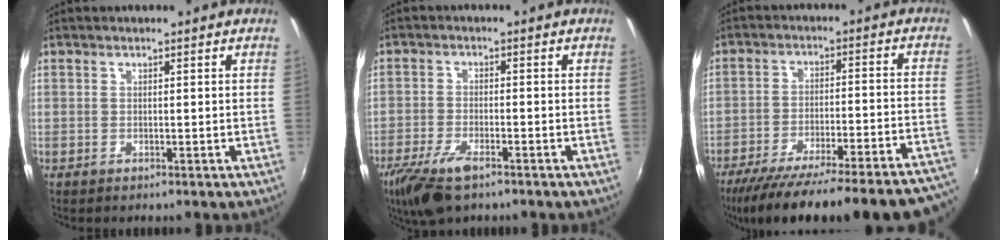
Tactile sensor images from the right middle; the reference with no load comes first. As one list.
[{"total": 8.8, "force": [-5.9, 3.0, 5.9], "torque": [-0.144, -0.026, -0.114]}, {"total": 29.9, "force": [-26.5, 2.5, 13.7], "torque": [-0.203, -0.057, -0.363]}]